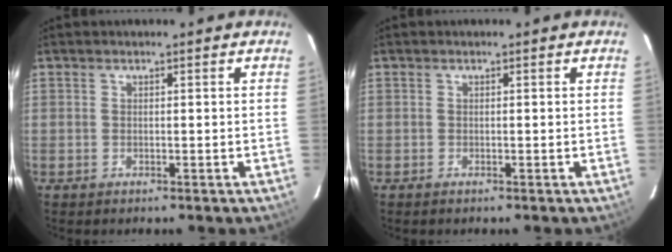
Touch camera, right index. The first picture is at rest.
{"total": 0.0}